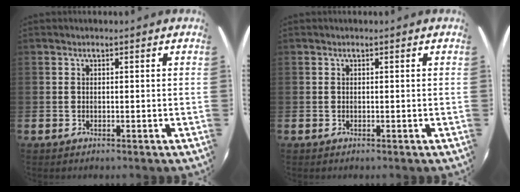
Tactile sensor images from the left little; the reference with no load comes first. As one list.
[{"total": 0.0}]